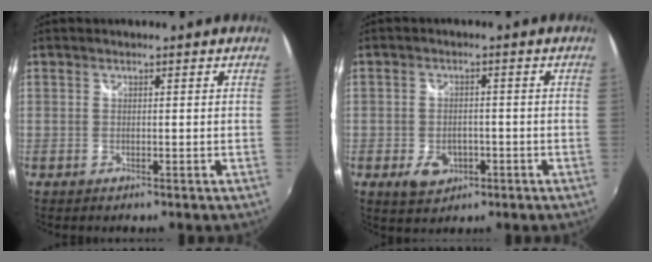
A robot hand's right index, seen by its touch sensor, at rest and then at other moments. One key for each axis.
{"total": 5.7, "fx": -2.3, "fy": 4.0, "fz": 3.2, "tx": -0.070, "ty": -0.001, "tz": -0.031}